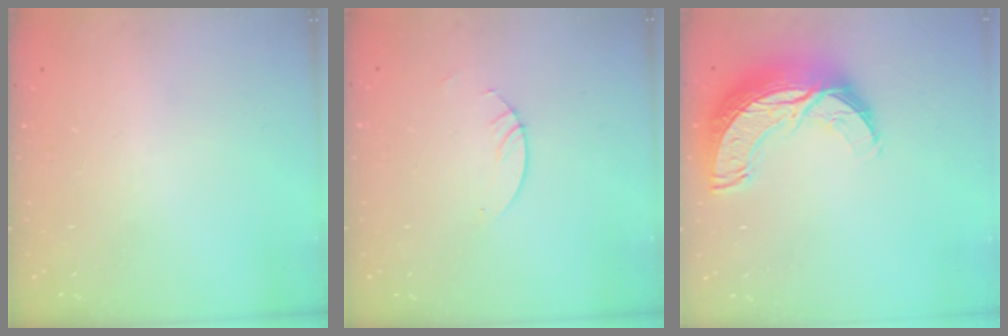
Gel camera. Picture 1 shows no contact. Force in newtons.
{"total": 2.4, "press": 2.4, "slide": 0.2}
{"total": 15.0, "press": 14.9, "slide": 1.0}